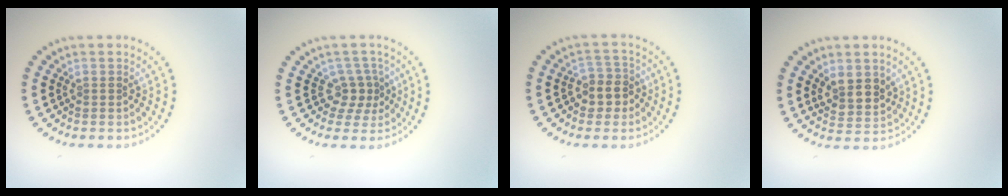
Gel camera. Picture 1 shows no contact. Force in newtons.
{"total": 2.5, "press": 1.7, "slide": 1.9}
{"total": 2.7, "press": 2.4, "slide": 1.1}
{"total": 2.8, "press": 2.5, "slide": 1.1}